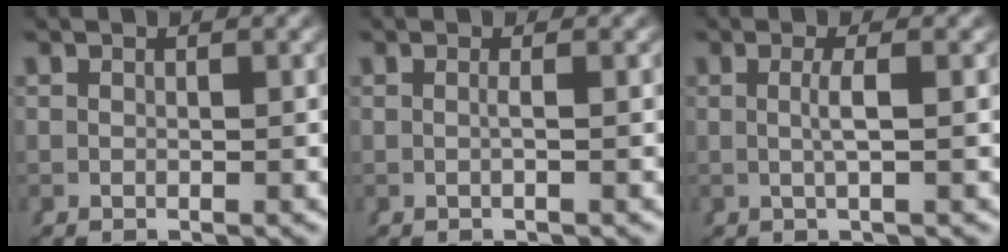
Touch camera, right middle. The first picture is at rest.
{"total": 0.8, "force": [-0.3, 0.0, 0.8], "torque": [-0.016, -0.002, -0.006]}
{"total": 1.6, "force": [-0.3, -0.3, 1.6], "torque": [-0.032, -0.006, -0.002]}